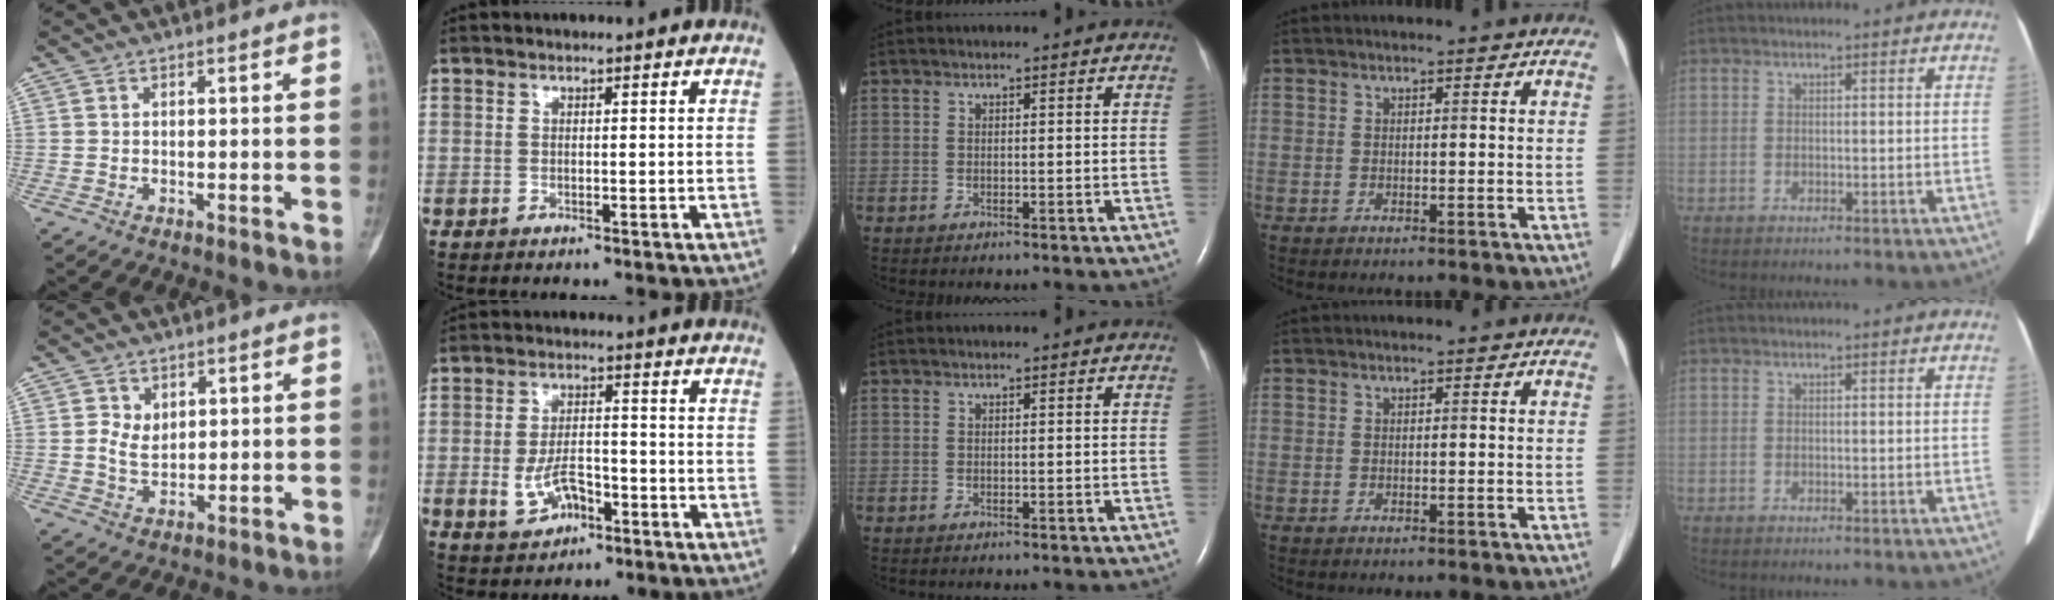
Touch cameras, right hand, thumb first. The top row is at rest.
{"thumb": {"total": 4.0, "force": [1.3, 3.1, 2.3], "torque": [-0.026, -0.012, 0.029]}, "index": {"total": 6.0, "force": [-2.3, 3.2, 4.5], "torque": [-0.089, 0.002, -0.037]}}